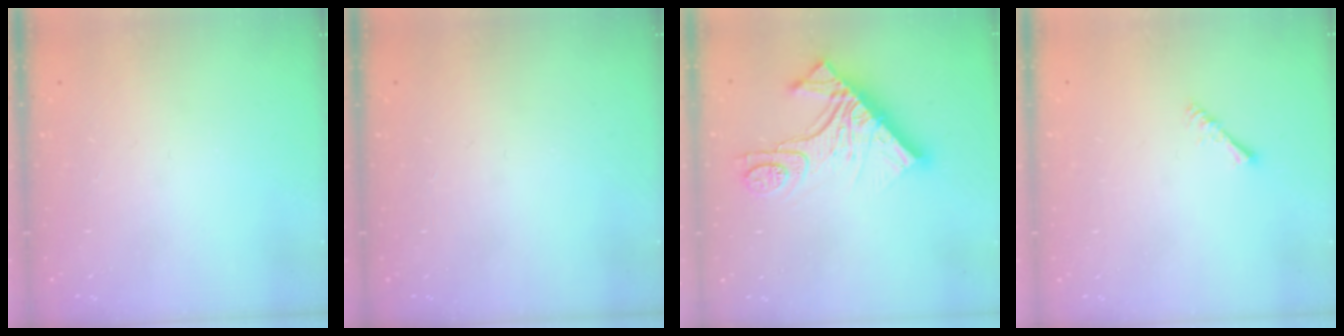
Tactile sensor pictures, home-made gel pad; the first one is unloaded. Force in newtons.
{"total": 0.0}
{"total": 16.4, "press": 16.3, "slide": 1.6}
{"total": 1.4, "press": 1.3, "slide": 0.3}